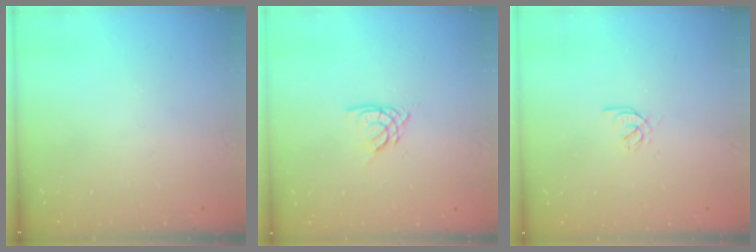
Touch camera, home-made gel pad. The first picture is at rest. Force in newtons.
{"total": 3.8, "press": 3.7, "slide": 0.4}
{"total": 2.6, "press": 2.6, "slide": 0.4}